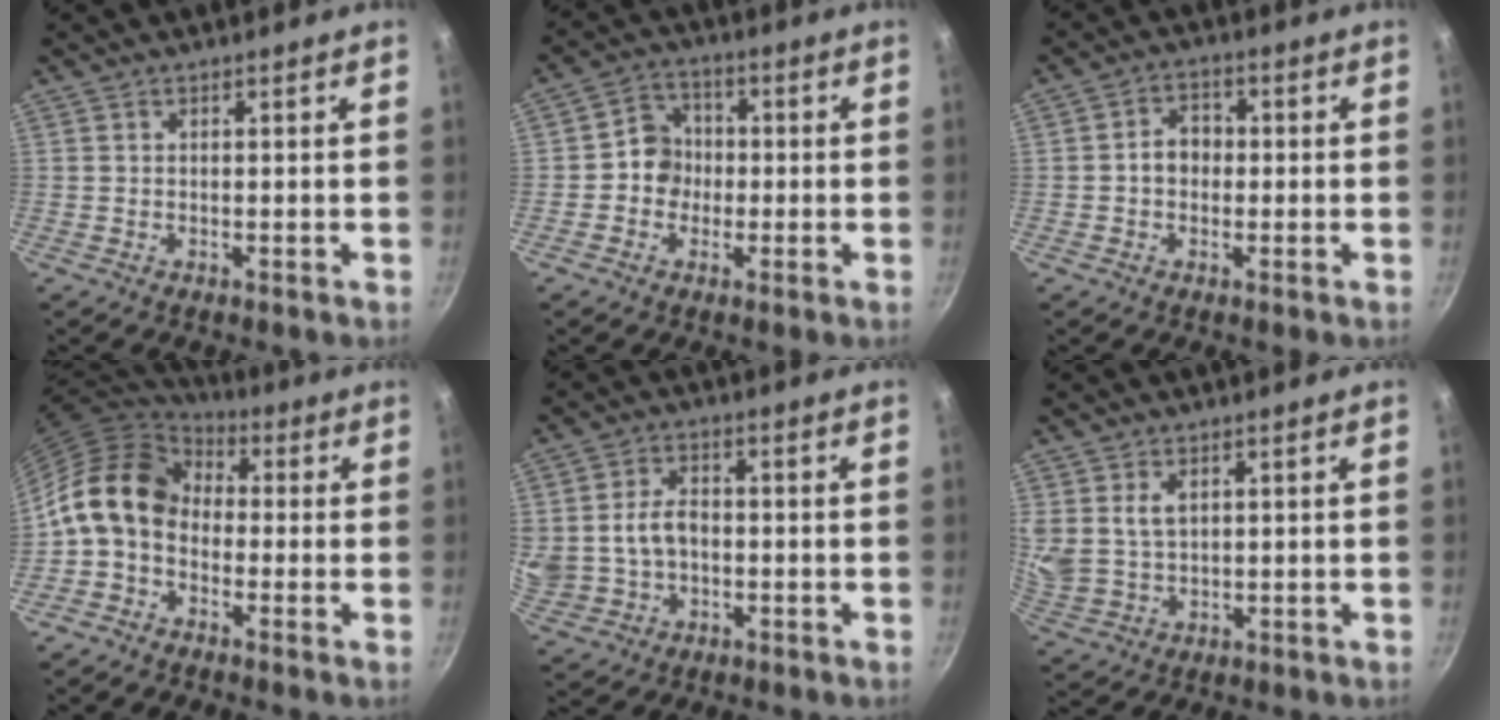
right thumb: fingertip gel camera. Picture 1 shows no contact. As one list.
[{"total": 1.1, "force": [0.0, 0.9, 0.6], "torque": [-0.010, 0.004, -0.001]}, {"total": 4.8, "force": [-0.3, 3.9, 2.8], "torque": [-0.017, 0.016, -0.011]}, {"total": 12.6, "force": [-1.0, 9.5, 8.2], "torque": [-0.126, 0.043, -0.043]}, {"total": 10.8, "force": [-0.1, 8.4, 6.8], "torque": [-0.125, 0.021, 0.006]}, {"total": 6.5, "force": [2.2, 4.4, 4.2], "torque": [-0.076, -0.014, 0.053]}]